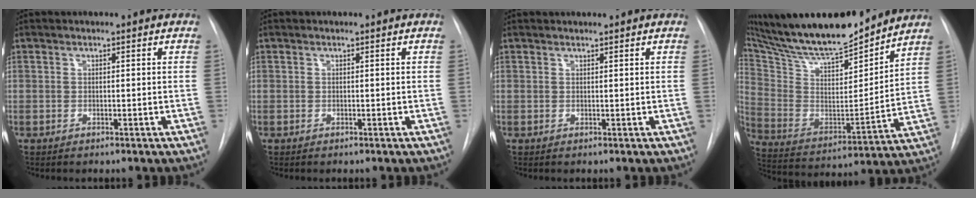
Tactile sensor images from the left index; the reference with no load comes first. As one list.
[{"total": 0.0}, {"total": 1.2, "force": [1.2, 0.0, 0.2], "torque": [-0.004, 0.015, 0.023]}, {"total": 22.5, "force": [20.2, 3.4, 9.3], "torque": [-0.178, -0.010, 0.336]}]